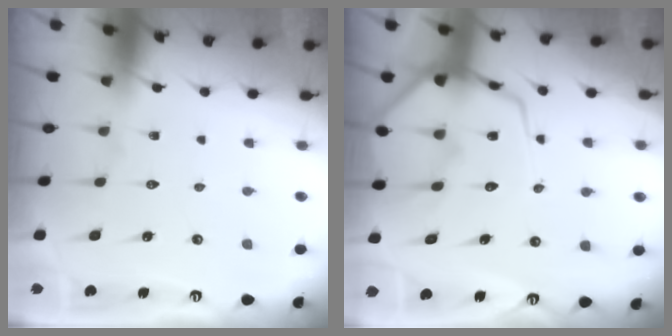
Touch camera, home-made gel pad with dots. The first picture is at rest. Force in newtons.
{"total": 11.6, "press": 11.5, "slide": 1.3}